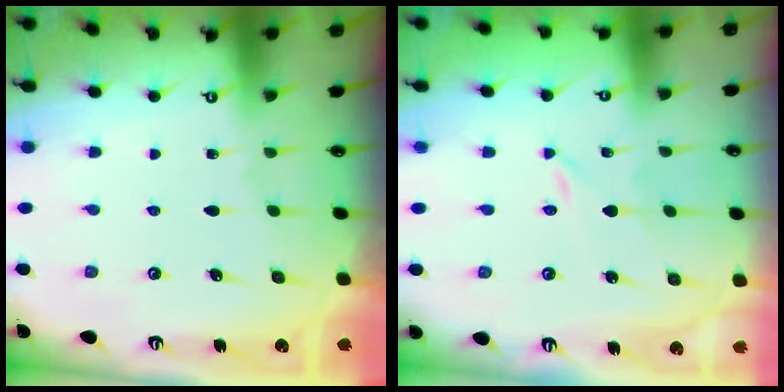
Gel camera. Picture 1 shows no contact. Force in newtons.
{"total": 0.0}